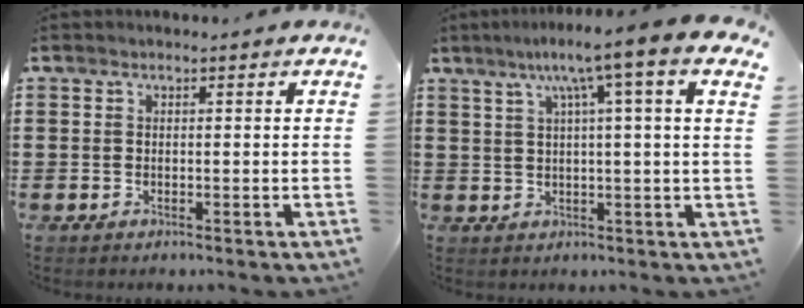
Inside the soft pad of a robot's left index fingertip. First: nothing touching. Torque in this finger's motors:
{"motor_torque": [2.14, 0.00, 1.05, 0.21]}